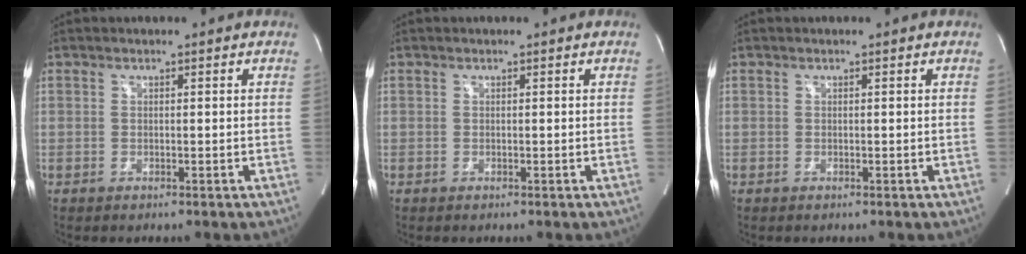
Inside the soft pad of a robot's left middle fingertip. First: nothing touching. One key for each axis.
{"total": 0.0}
{"total": 0.0}